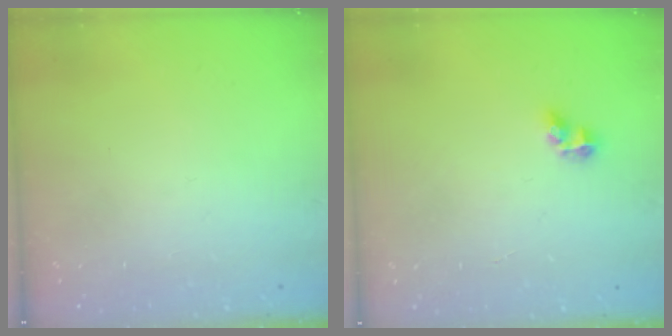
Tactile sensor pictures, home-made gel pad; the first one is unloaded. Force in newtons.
{"total": 3.8, "press": 3.8, "slide": 0.4}